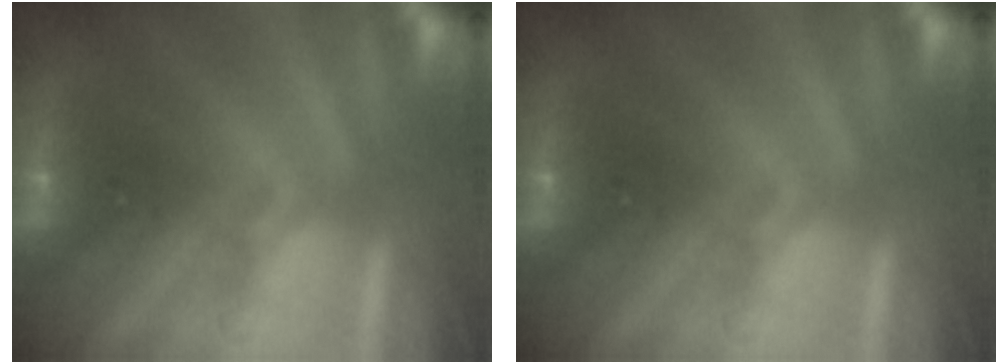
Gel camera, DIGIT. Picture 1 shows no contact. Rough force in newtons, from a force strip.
{"total": 0.0}